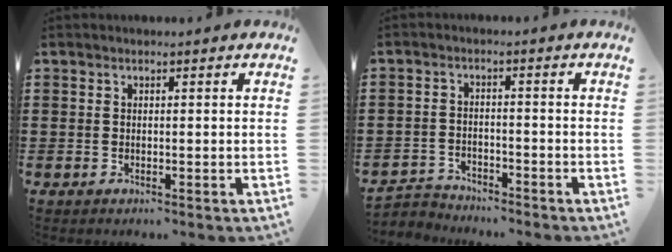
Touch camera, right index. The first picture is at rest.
{"total": 2.9, "force": [-2.8, 0.7, -0.4], "torque": [-0.004, 0.002, -0.063]}